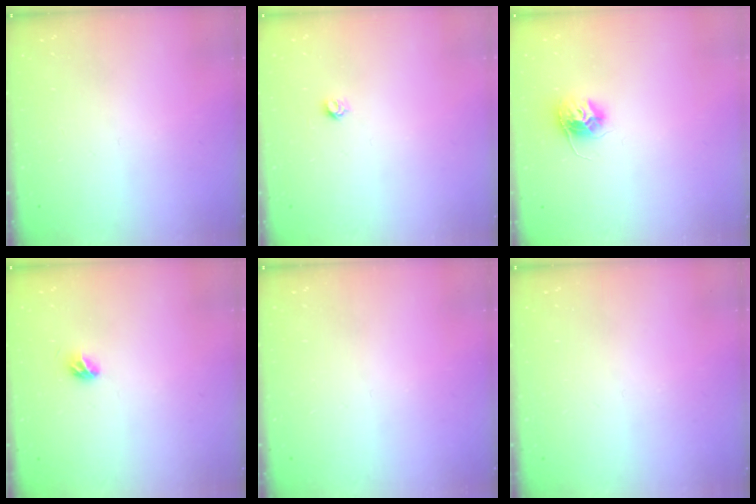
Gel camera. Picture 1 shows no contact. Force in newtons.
{"total": 3.5, "press": 3.4, "slide": 0.4}
{"total": 10.3, "press": 10.3, "slide": 0.6}
{"total": 4.0, "press": 3.9, "slide": 1.0}
{"total": 0.0}
{"total": 0.0}